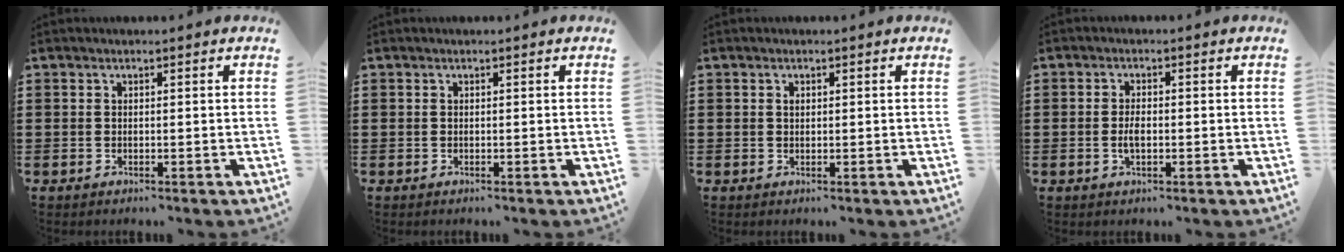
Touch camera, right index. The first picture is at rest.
{"total": 0.0}
{"total": 0.7, "force": [0.2, 0.5, 0.5], "torque": [-0.012, 0.001, 0.004]}
{"total": 2.5, "force": [-0.5, 1.1, 2.2], "torque": [-0.049, -0.001, -0.011]}